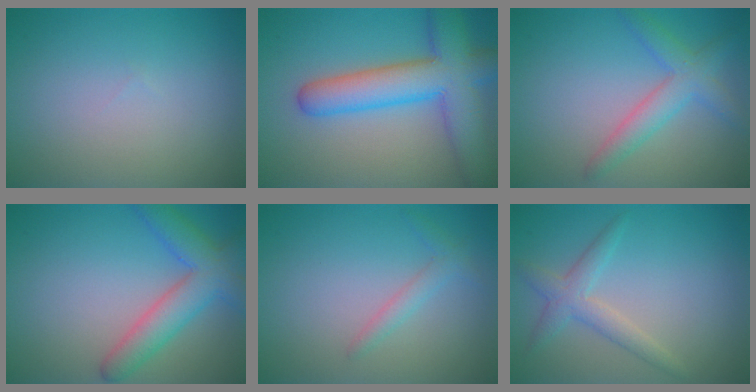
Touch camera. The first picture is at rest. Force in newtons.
{"total": 8.6, "press": 8.6, "slide": 0.5}
{"total": 3.5, "press": 3.5, "slide": 0.1}
{"total": 5.3, "press": 5.3, "slide": 0.2}
{"total": 1.5, "press": 1.4, "slide": 0.1}
{"total": 2.5, "press": 2.5, "slide": 0.0}